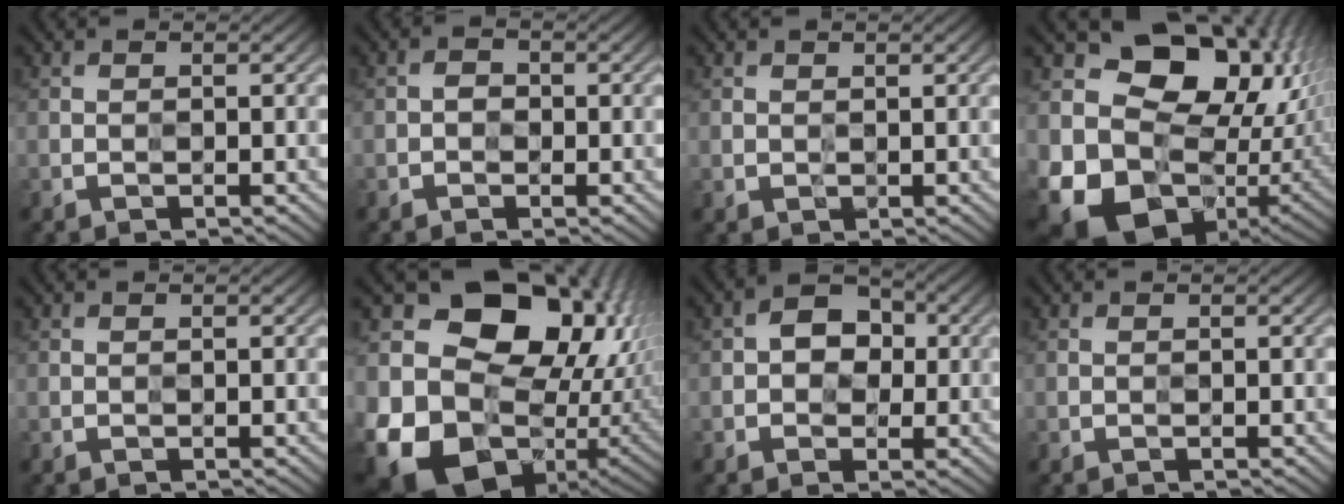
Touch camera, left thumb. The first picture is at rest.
{"total": 1.3, "force": [-0.4, 1.1, 0.6], "torque": [-0.007, 0.002, -0.008]}
{"total": 1.0, "force": [0.8, 0.6, -0.2], "torque": [0.007, -0.002, 0.016]}
{"total": 19.2, "force": [1.5, 15.2, 11.6], "torque": [-0.212, -0.039, 0.067]}
{"total": 0.0}
{"total": 20.7, "force": [1.6, 16.6, 12.2], "torque": [-0.243, -0.033, 0.059]}
{"total": 4.4, "force": [0.2, 3.5, 2.6], "torque": [-0.023, 0.007, -0.005]}
{"total": 0.0}